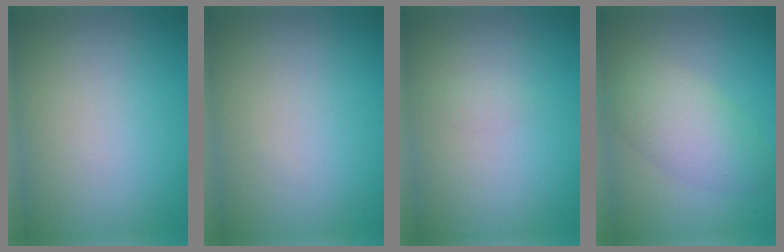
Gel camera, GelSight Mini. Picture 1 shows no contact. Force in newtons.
{"total": 0.0}
{"total": 0.6, "press": 0.6, "slide": 0.1}
{"total": 4.1, "press": 4.1, "slide": 0.2}